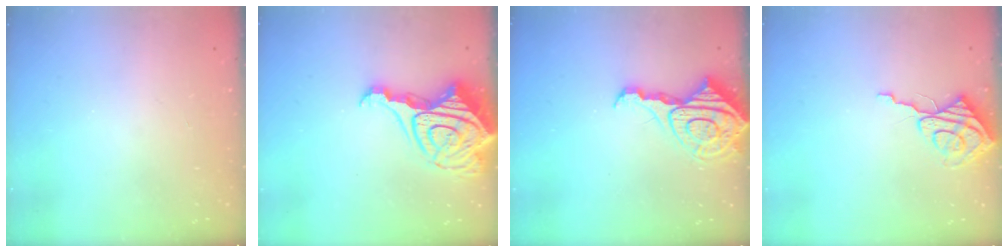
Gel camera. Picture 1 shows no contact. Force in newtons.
{"total": 19.2, "press": 19.0, "slide": 2.1}
{"total": 13.3, "press": 13.3, "slide": 1.3}
{"total": 8.5, "press": 8.4, "slide": 0.6}